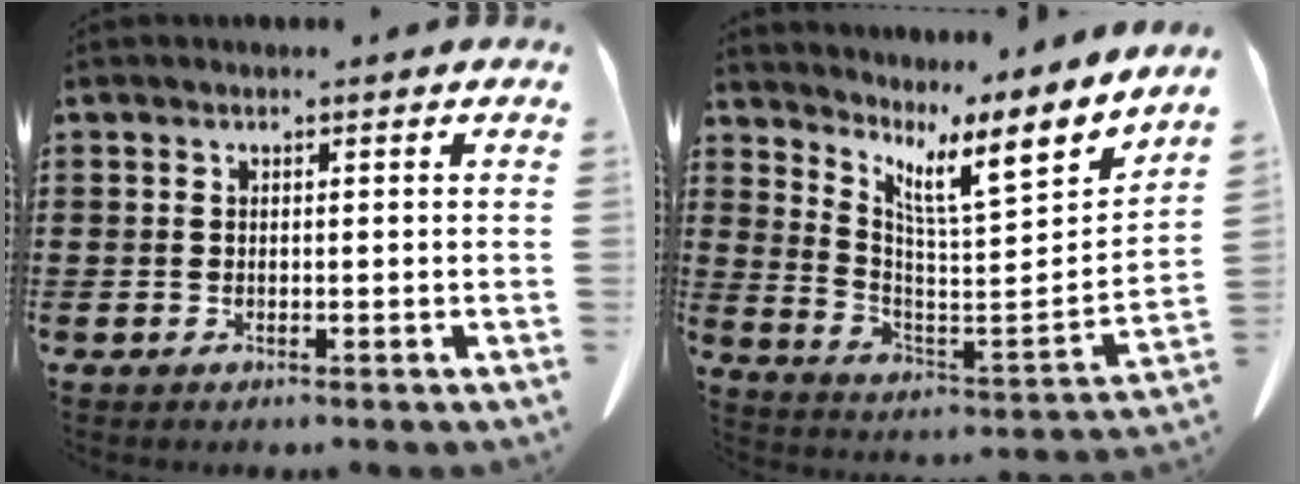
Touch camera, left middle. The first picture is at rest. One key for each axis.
{"total": 8.7, "fx": 6.3, "fy": 1.0, "fz": 5.9, "tx": -0.118, "ty": -0.064, "tz": 0.090}